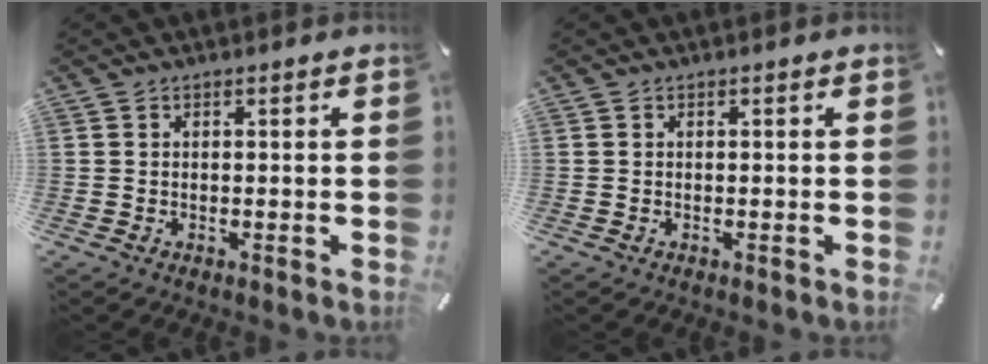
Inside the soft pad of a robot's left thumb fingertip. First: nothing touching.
{"total": 0.0}